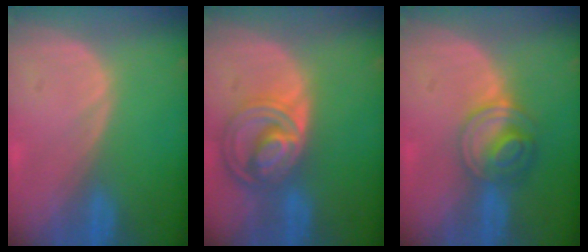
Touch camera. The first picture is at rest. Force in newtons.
{"total": 8.5, "press": 7.3, "slide": 4.3}
{"total": 6.3, "press": 5.5, "slide": 3.1}